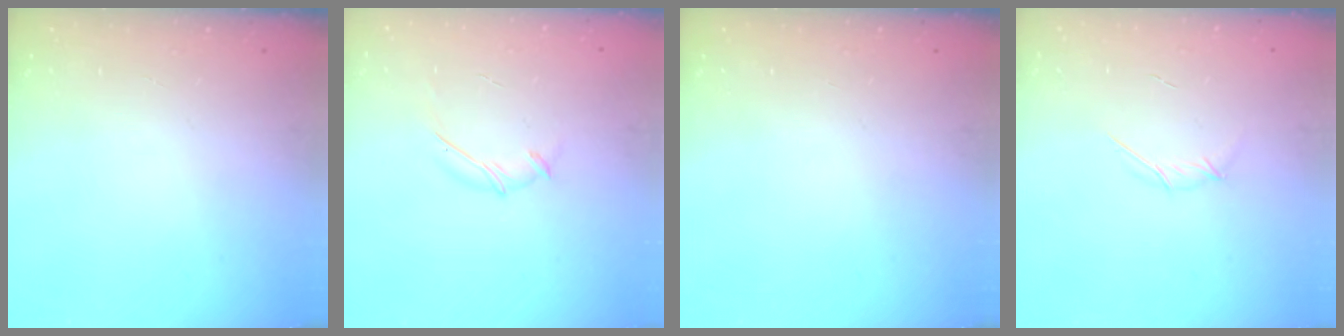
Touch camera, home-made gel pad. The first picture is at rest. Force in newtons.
{"total": 5.8, "press": 5.7, "slide": 1.1}
{"total": 0.0}
{"total": 3.6, "press": 3.5, "slide": 0.9}